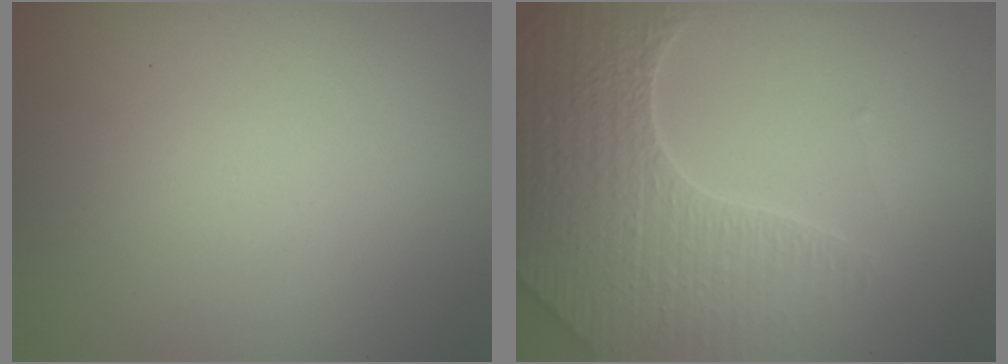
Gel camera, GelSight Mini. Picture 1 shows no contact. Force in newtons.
{"total": 8.1, "press": 5.7, "slide": 5.7}